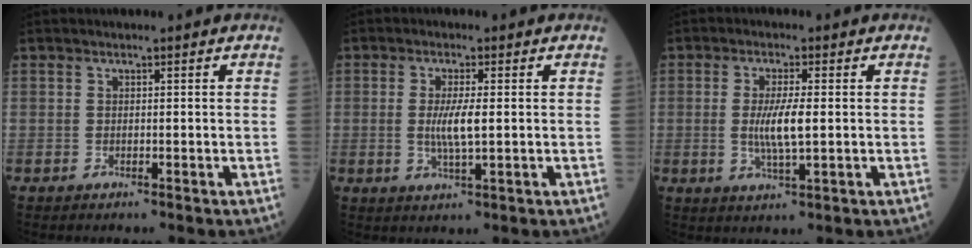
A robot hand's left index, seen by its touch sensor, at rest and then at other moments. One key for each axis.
{"total": 4.2, "fx": 0.0, "fy": 0.5, "fz": 4.1, "tx": -0.080, "ty": -0.008, "tz": 0.001}
{"total": 5.2, "fx": -0.1, "fy": 0.6, "fz": 5.2, "tx": -0.100, "ty": -0.009, "tz": -0.002}